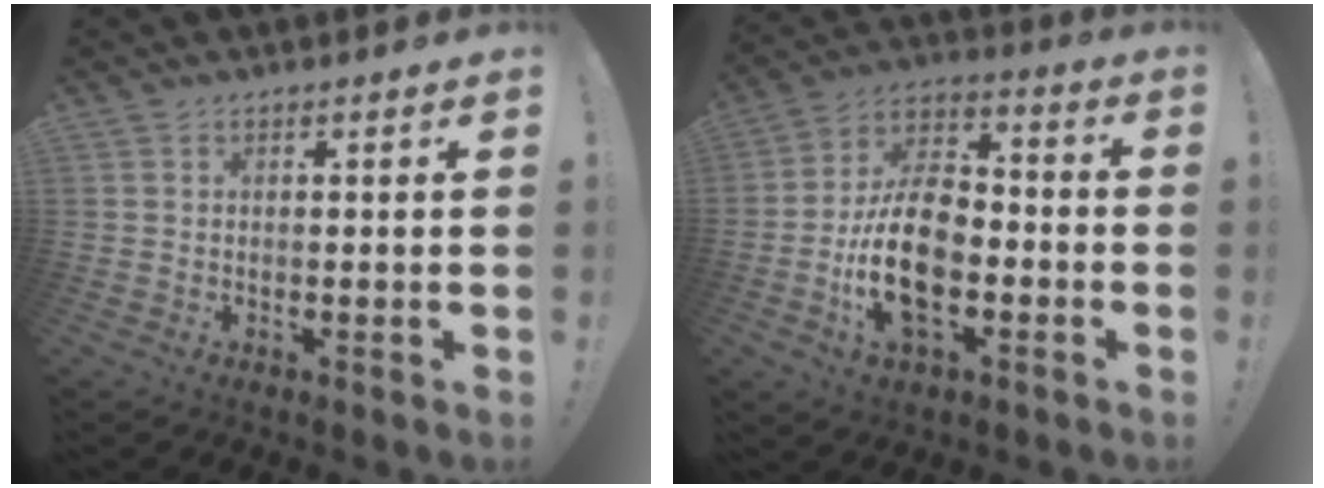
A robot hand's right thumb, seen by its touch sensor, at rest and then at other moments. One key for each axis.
{"total": 17.9, "fx": -4.9, "fy": 10.8, "fz": 13.5, "tx": -0.256, "ty": 0.020, "tz": -0.084}